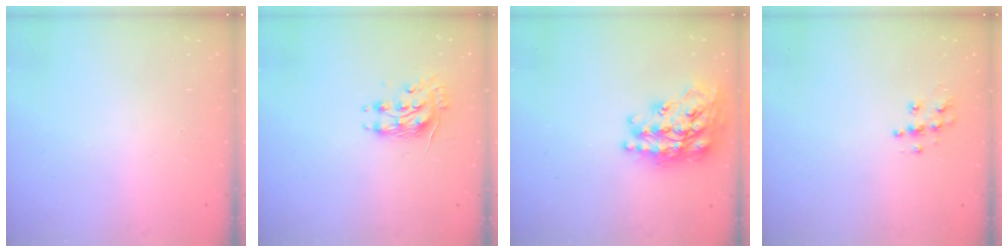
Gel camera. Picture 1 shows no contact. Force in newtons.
{"total": 8.7, "press": 8.6, "slide": 0.7}
{"total": 25.1, "press": 25.0, "slide": 2.0}
{"total": 7.0, "press": 7.0, "slide": 0.3}